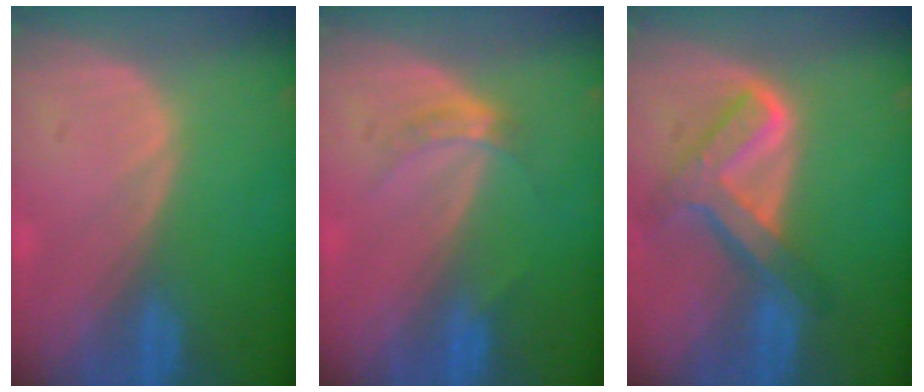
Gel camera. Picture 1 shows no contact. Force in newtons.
{"total": 2.8, "press": 2.5, "slide": 1.3}
{"total": 8.0, "press": 6.7, "slide": 4.3}